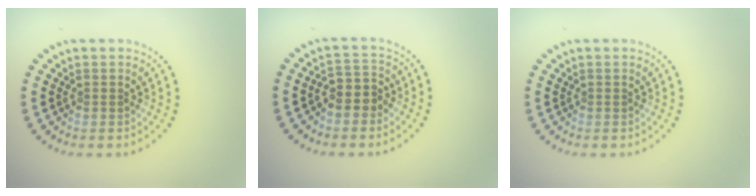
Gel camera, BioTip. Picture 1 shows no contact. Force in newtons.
{"total": 2.4, "press": 2.2, "slide": 1.1}
{"total": 0.0}